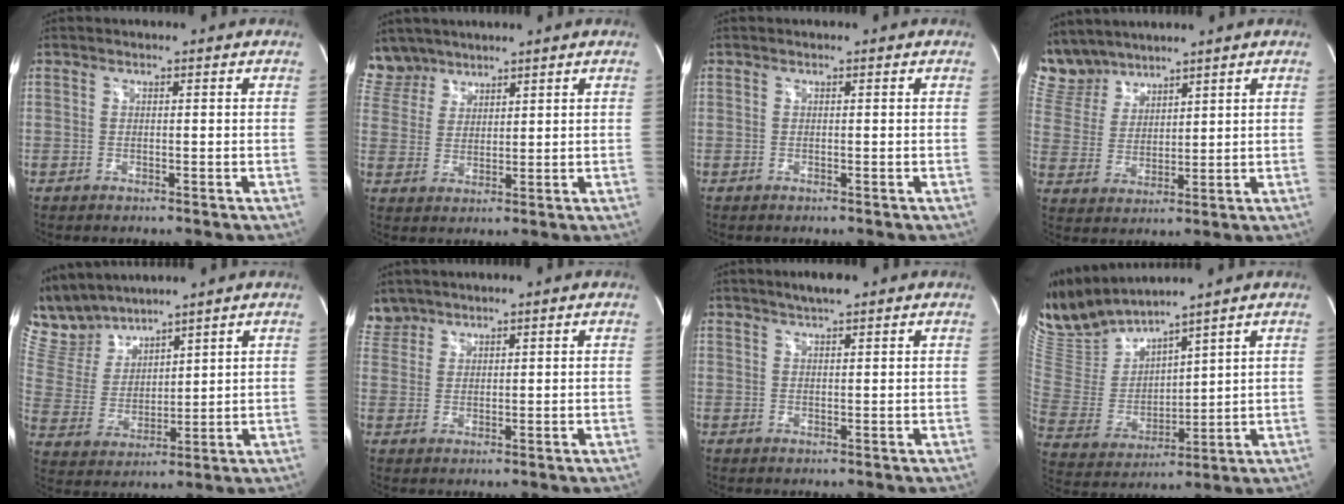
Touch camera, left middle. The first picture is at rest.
{"total": 6.4, "force": [5.6, 3.0, -0.2], "torque": [0.004, 0.008, 0.120]}
{"total": 0.0}
{"total": 7.7, "force": [7.3, 2.4, 0.5], "torque": [-0.025, 0.012, 0.166]}
{"total": 9.6, "force": [9.1, 2.3, 1.6], "torque": [-0.059, 0.018, 0.203]}
{"total": 3.4, "force": [3.1, 1.4, -0.3], "torque": [0.006, 0.012, 0.066]}
{"total": 2.8, "force": [2.3, 0.3, 1.7], "torque": [-0.038, 0.007, 0.040]}
{"total": 11.6, "force": [11.0, 0.7, 3.4], "torque": [-0.090, -0.003, 0.240]}